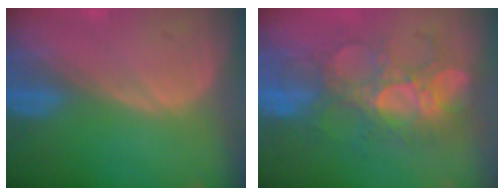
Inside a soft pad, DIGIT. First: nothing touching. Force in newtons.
{"total": 8.9, "press": 8.8, "slide": 1.7}